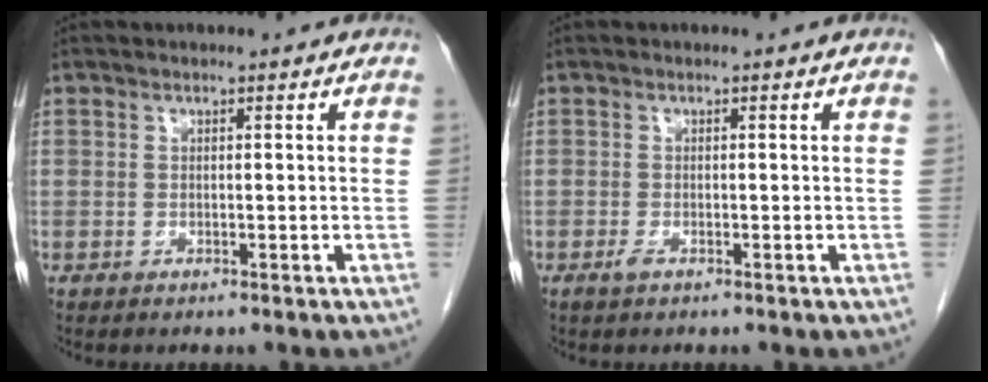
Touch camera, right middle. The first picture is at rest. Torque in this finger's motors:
{"motor_torque": [0.63, -0.24, 0.07, 0.02]}